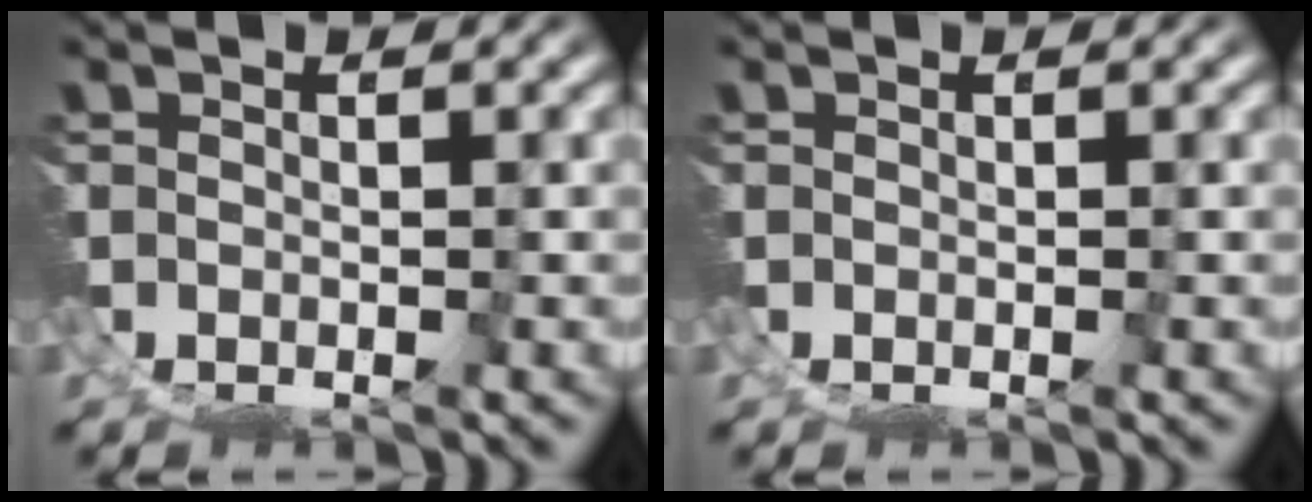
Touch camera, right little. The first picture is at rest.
{"total": 0.0}